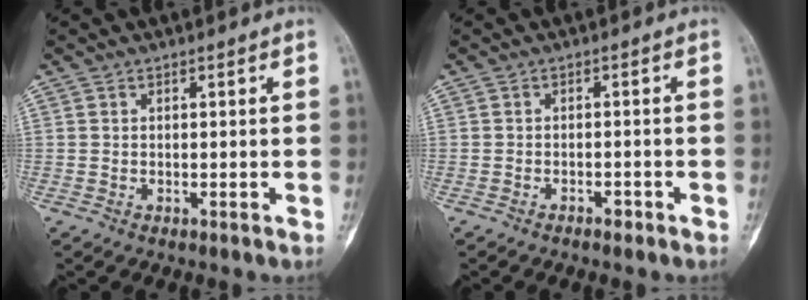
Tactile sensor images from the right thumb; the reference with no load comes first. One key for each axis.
{"total": 1.4, "fx": -1.1, "fy": 0.5, "fz": 0.7, "tx": -0.011, "ty": 0.006, "tz": -0.019}